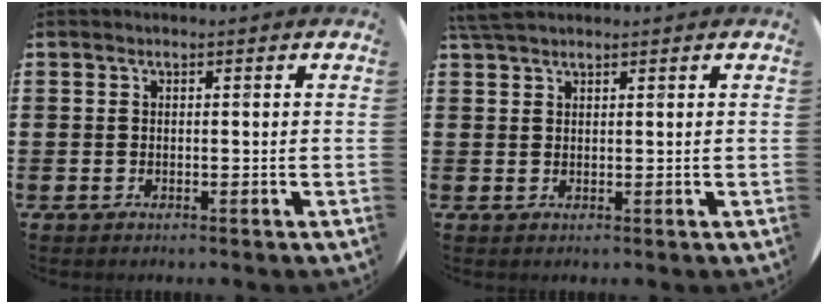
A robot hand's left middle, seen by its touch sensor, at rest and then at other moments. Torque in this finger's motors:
{"motor_torque": [0.45, -0.24, 0.04, 0.01]}